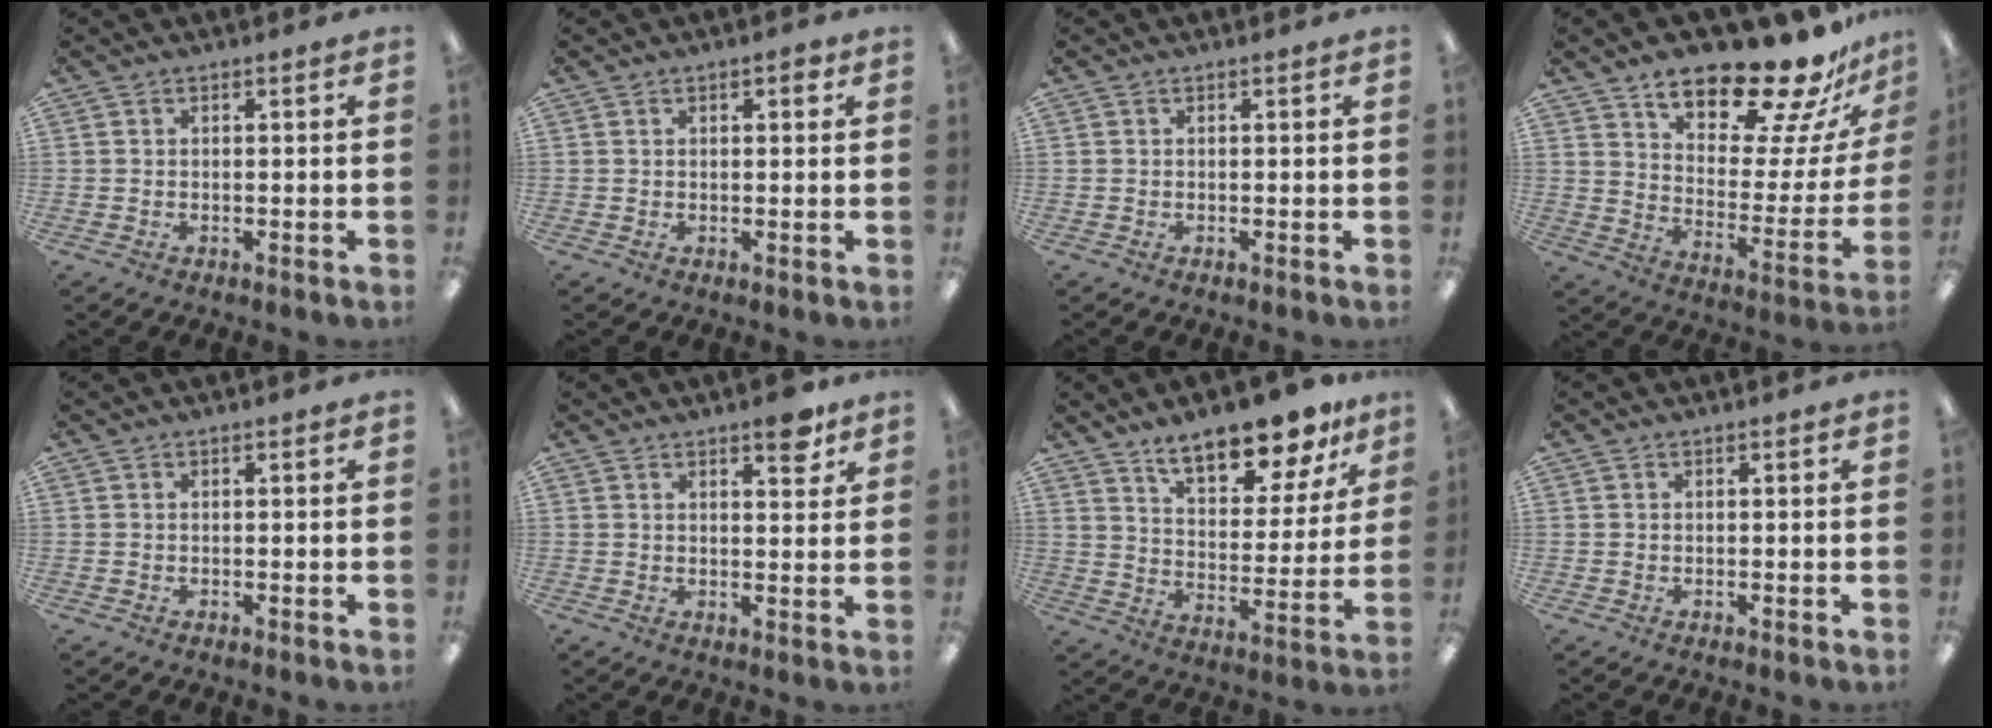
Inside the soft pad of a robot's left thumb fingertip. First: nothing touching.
{"total": 1.8, "force": [0.9, 0.9, 1.3], "torque": [-0.011, -0.003, 0.012]}
{"total": 0.0}
{"total": 20.7, "force": [16.7, 6.2, 10.6], "torque": [-0.149, -0.130, 0.274]}
{"total": 0.0}
{"total": 5.9, "force": [4.2, 2.1, 3.6], "torque": [-0.033, -0.026, 0.064]}
{"total": 15.4, "force": [12.7, 5.2, 7.0], "torque": [-0.106, -0.081, 0.221]}
{"total": 0.0}